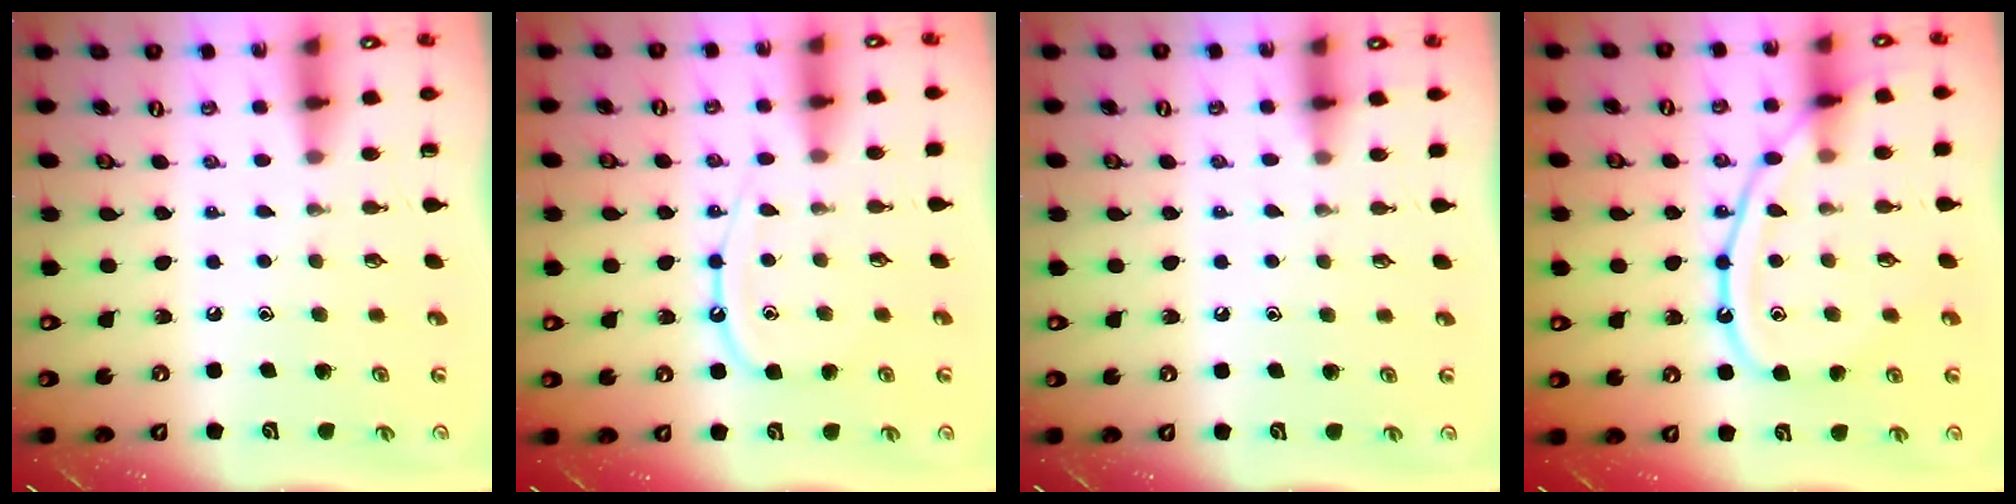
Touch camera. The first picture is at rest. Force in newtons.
{"total": 10.7, "press": 10.7, "slide": 0.6}
{"total": 3.5, "press": 3.4, "slide": 0.7}
{"total": 13.8, "press": 13.7, "slide": 1.3}